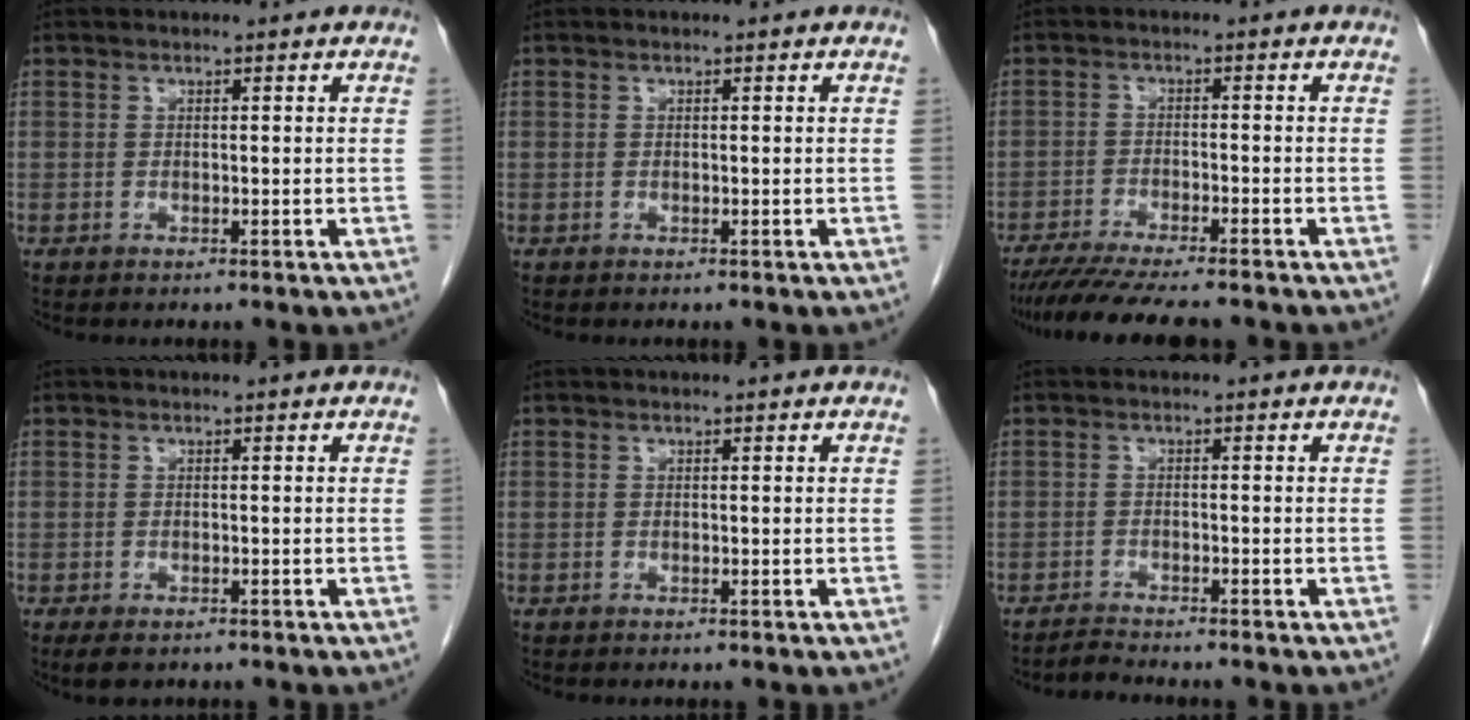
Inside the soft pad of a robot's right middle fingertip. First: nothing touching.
{"total": 0.0}
{"total": 11.0, "force": [-9.4, 0.8, 5.5], "torque": [-0.080, -0.023, -0.145]}
{"total": 2.5, "force": [-1.7, 1.1, 1.4], "torque": [-0.025, -0.004, -0.022]}
{"total": 0.0}
{"total": 1.8, "force": [-1.7, -0.5, -0.2], "torque": [-0.002, -0.011, -0.033]}